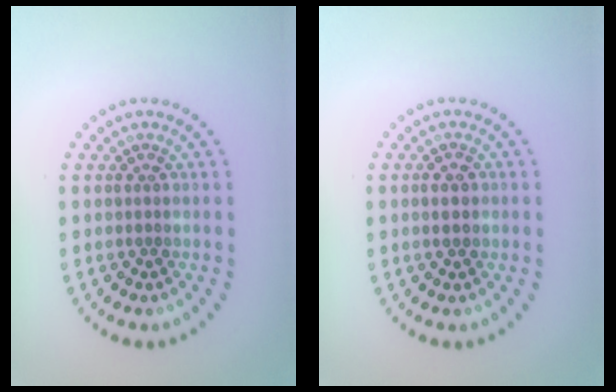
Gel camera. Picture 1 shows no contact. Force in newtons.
{"total": 2.2, "press": 2.2, "slide": 0.1}